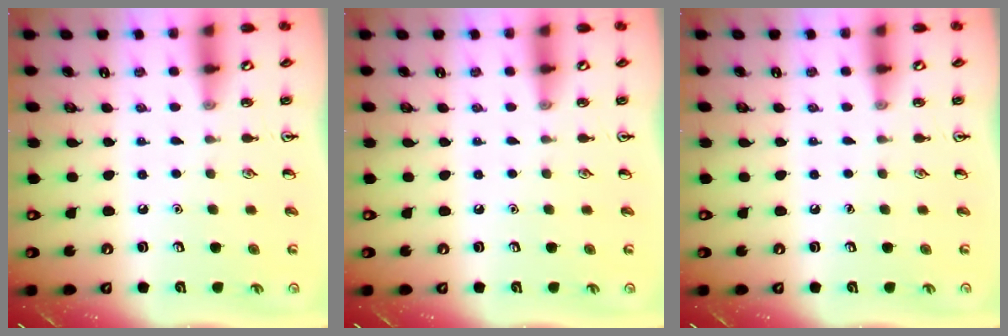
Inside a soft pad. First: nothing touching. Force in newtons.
{"total": 0.0}
{"total": 0.0}